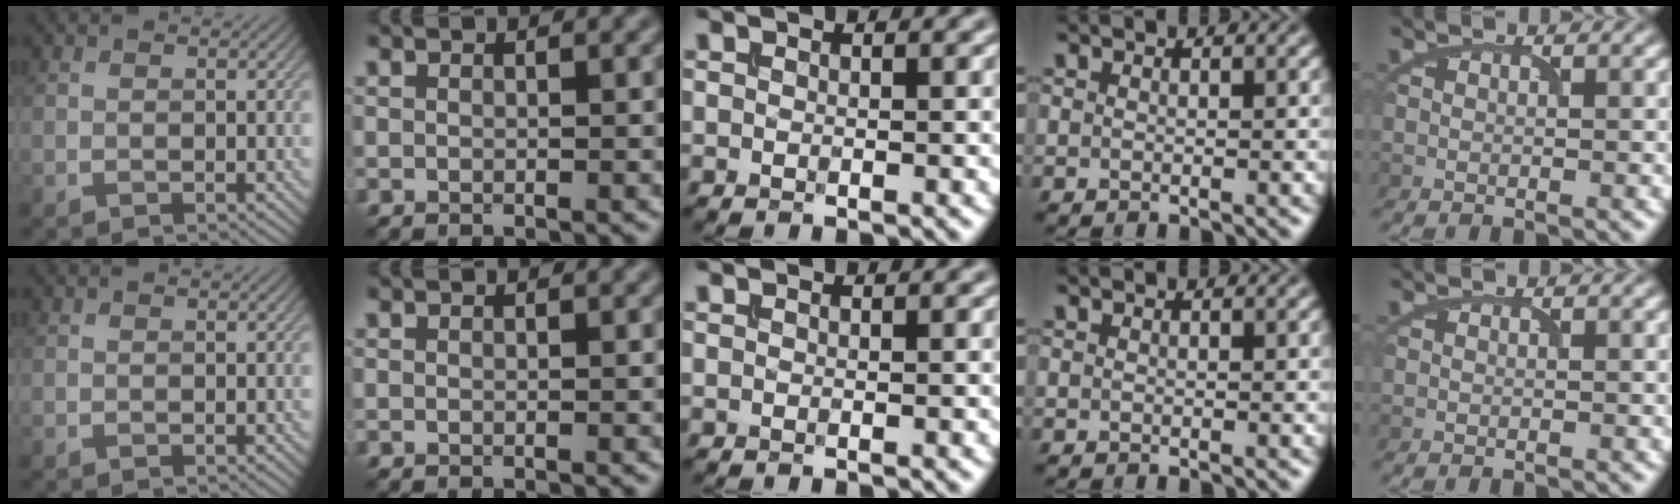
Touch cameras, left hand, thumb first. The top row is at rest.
{}